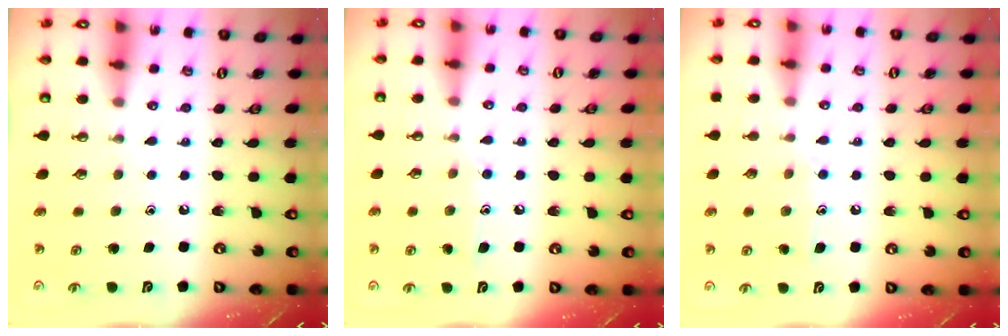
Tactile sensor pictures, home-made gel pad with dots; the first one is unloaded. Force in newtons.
{"total": 7.0, "press": 7.0, "slide": 0.1}
{"total": 7.1, "press": 7.1, "slide": 0.6}